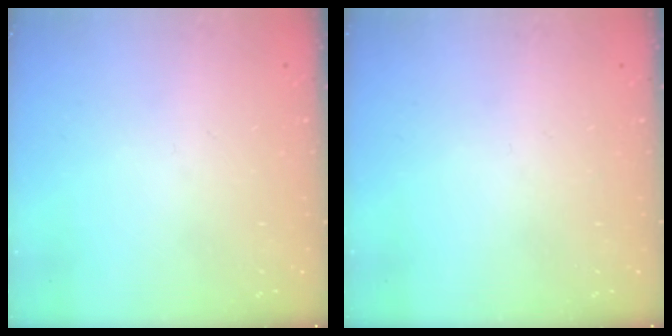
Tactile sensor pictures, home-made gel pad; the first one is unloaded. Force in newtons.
{"total": 0.0}